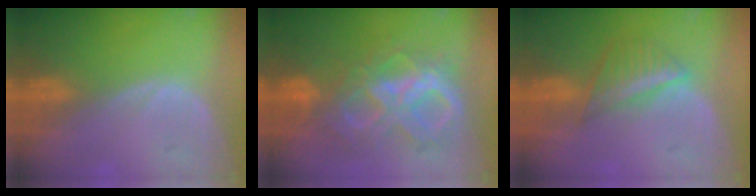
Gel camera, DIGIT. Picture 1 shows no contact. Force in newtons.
{"total": 10.6, "press": 10.5, "slide": 1.1}
{"total": 6.1, "press": 5.4, "slide": 2.8}